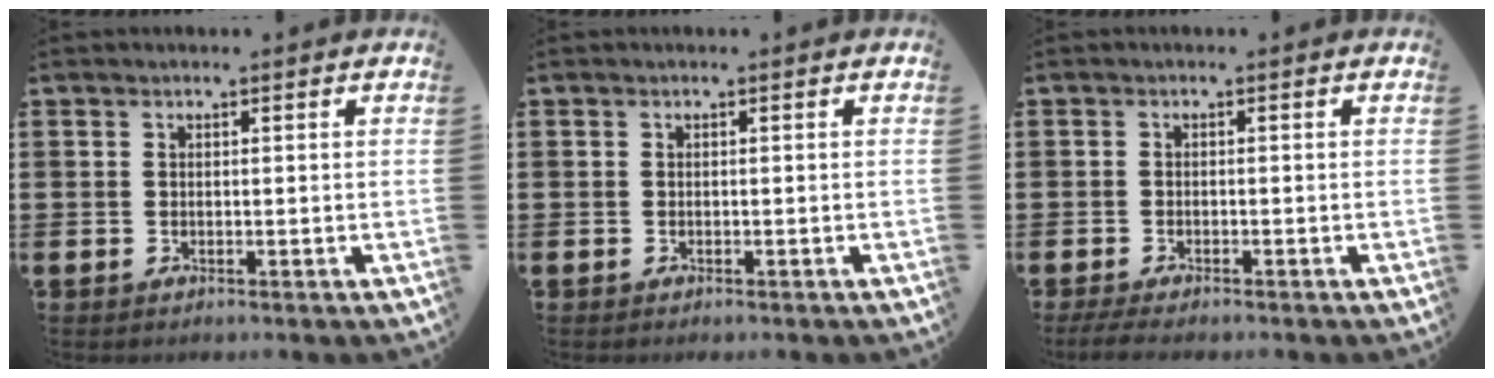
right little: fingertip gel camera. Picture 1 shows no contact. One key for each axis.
{"total": 0.0}
{"total": 1.3, "fx": -1.0, "fy": 0.2, "fz": 0.9, "tx": -0.016, "ty": 0.001, "tz": -0.019}